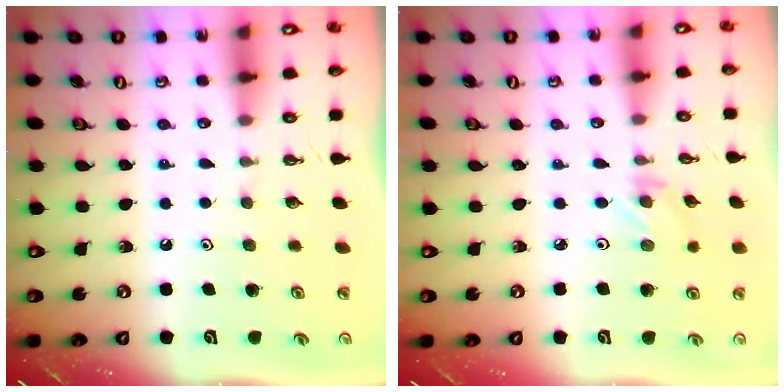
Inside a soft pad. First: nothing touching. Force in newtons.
{"total": 1.2, "press": 1.1, "slide": 0.2}